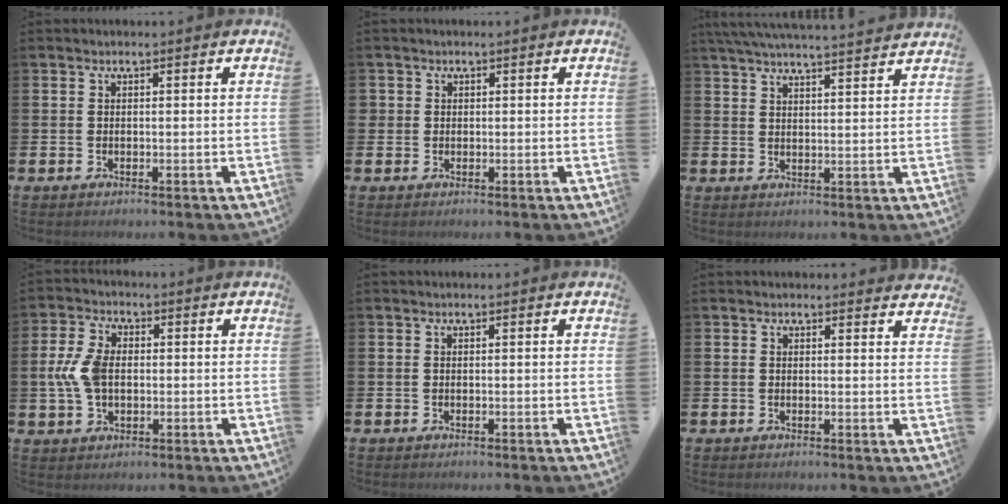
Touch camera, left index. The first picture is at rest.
{"total": 1.2, "force": [0.6, 1.0, 0.0], "torque": [0.011, 0.001, 0.007]}
{"total": 5.3, "force": [5.2, -0.4, 1.0], "torque": [-0.041, -0.023, 0.096]}
{"total": 6.4, "force": [0.2, 4.1, 5.0], "torque": [-0.109, 0.011, 0.000]}
{"total": 0.0}
{"total": 1.4, "force": [1.4, 0.2, -0.1], "torque": [0.008, -0.008, 0.023]}